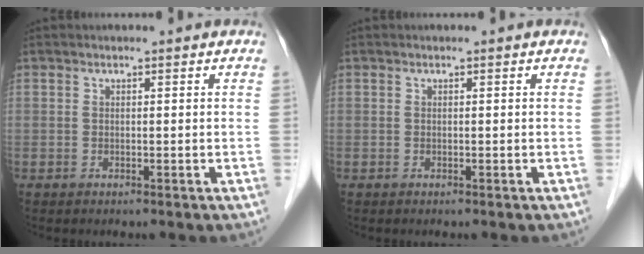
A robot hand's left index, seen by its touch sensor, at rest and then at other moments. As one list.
[{"total": 0.0}]